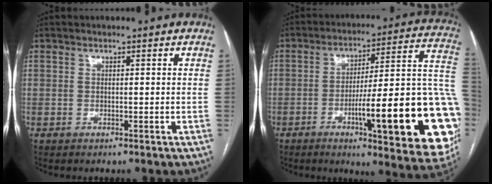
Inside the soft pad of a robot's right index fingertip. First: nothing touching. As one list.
[{"total": 27.3, "force": [-7.6, 3.5, 26.0], "torque": [-0.260, 0.005, -0.102]}]